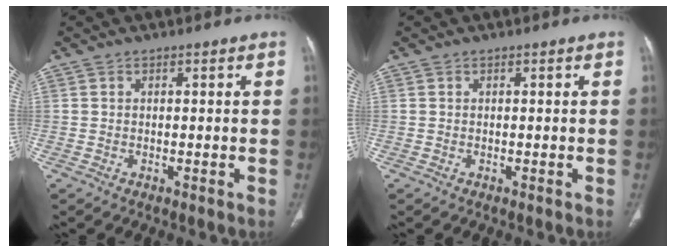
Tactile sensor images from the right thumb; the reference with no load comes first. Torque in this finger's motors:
{"motor_torque": [0.00, 0.00, 0.11, 0.13, 0.00]}